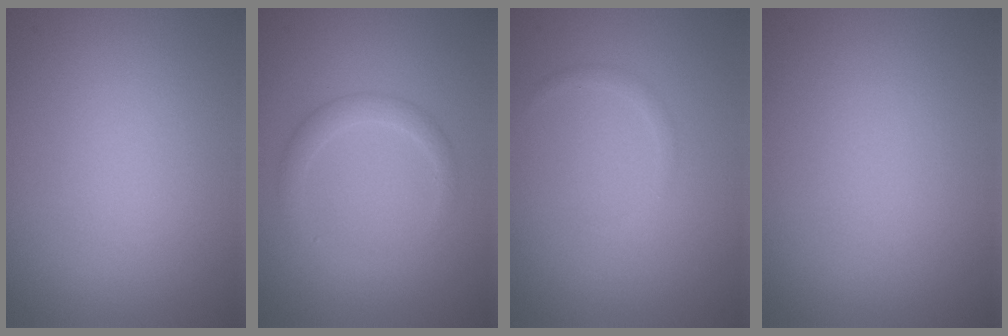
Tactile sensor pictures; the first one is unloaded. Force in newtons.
{"total": 1.8, "press": 1.8, "slide": 0.0}
{"total": 0.7, "press": 0.7, "slide": 0.1}
{"total": 0.0}